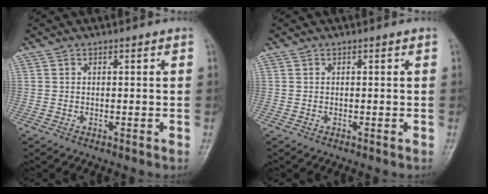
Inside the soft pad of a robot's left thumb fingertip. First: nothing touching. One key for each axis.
{"total": 0.0}